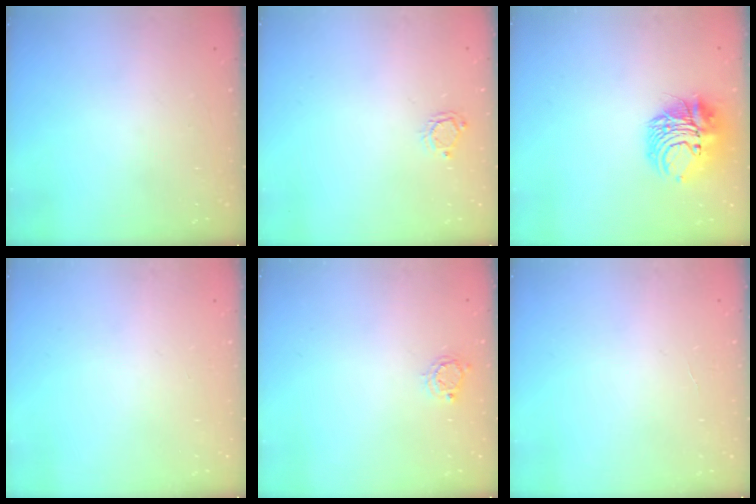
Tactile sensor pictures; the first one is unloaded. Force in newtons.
{"total": 2.9, "press": 2.9, "slide": 0.3}
{"total": 11.5, "press": 11.3, "slide": 1.6}
{"total": 0.0}
{"total": 4.5, "press": 4.4, "slide": 0.2}
{"total": 1.3, "press": 1.3, "slide": 0.1}